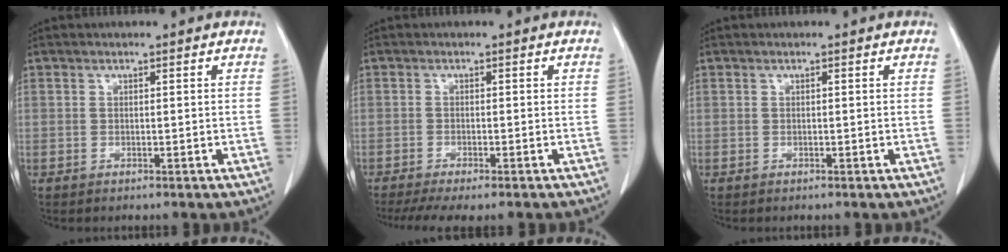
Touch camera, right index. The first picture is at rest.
{"total": 7.7, "force": [-6.3, 1.3, 4.2], "torque": [-0.058, -0.009, -0.097]}
{"total": 0.0}